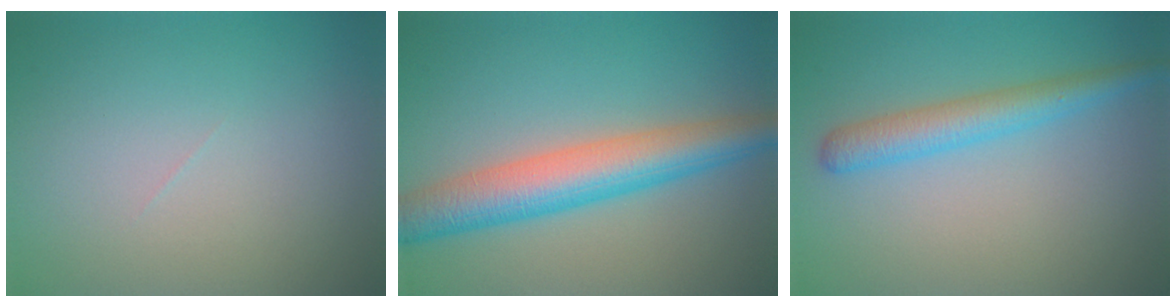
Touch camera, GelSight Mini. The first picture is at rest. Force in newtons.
{"total": 6.3, "press": 6.3, "slide": 0.1}
{"total": 3.4, "press": 3.4, "slide": 0.1}